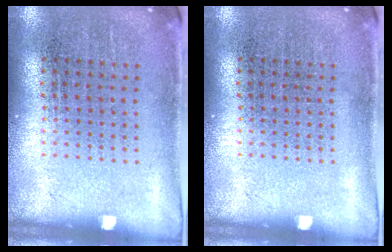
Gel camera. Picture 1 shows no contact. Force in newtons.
{"total": 0.0}